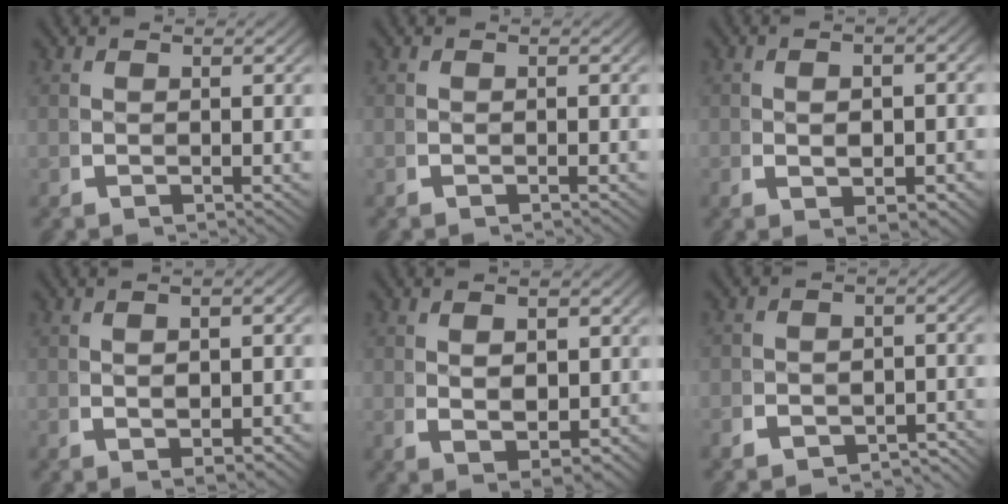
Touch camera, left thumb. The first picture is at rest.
{"total": 0.5, "force": [-0.4, 0.2, 0.1], "torque": [0.002, 0.000, -0.012]}
{"total": 3.6, "force": [-0.7, 2.0, 2.9], "torque": [-0.042, -0.008, -0.011]}
{"total": 3.4, "force": [-0.6, 1.6, 2.9], "torque": [-0.041, -0.001, -0.011]}
{"total": 4.1, "force": [-0.3, 2.6, 3.2], "torque": [-0.055, -0.014, 0.002]}
{"total": 4.7, "force": [-4.1, 2.1, 1.0], "torque": [0.001, -0.016, -0.072]}